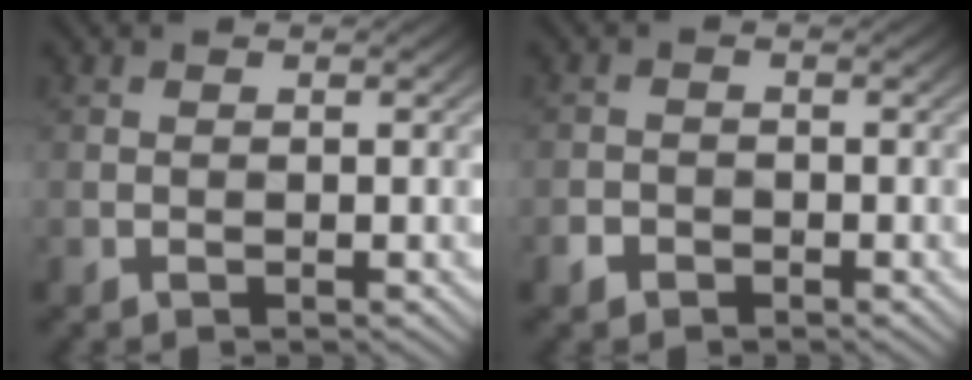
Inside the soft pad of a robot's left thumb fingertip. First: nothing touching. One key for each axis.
{"total": 1.4, "fx": -1.1, "fy": 0.8, "fz": 0.2, "tx": -0.009, "ty": -0.006, "tz": -0.020}